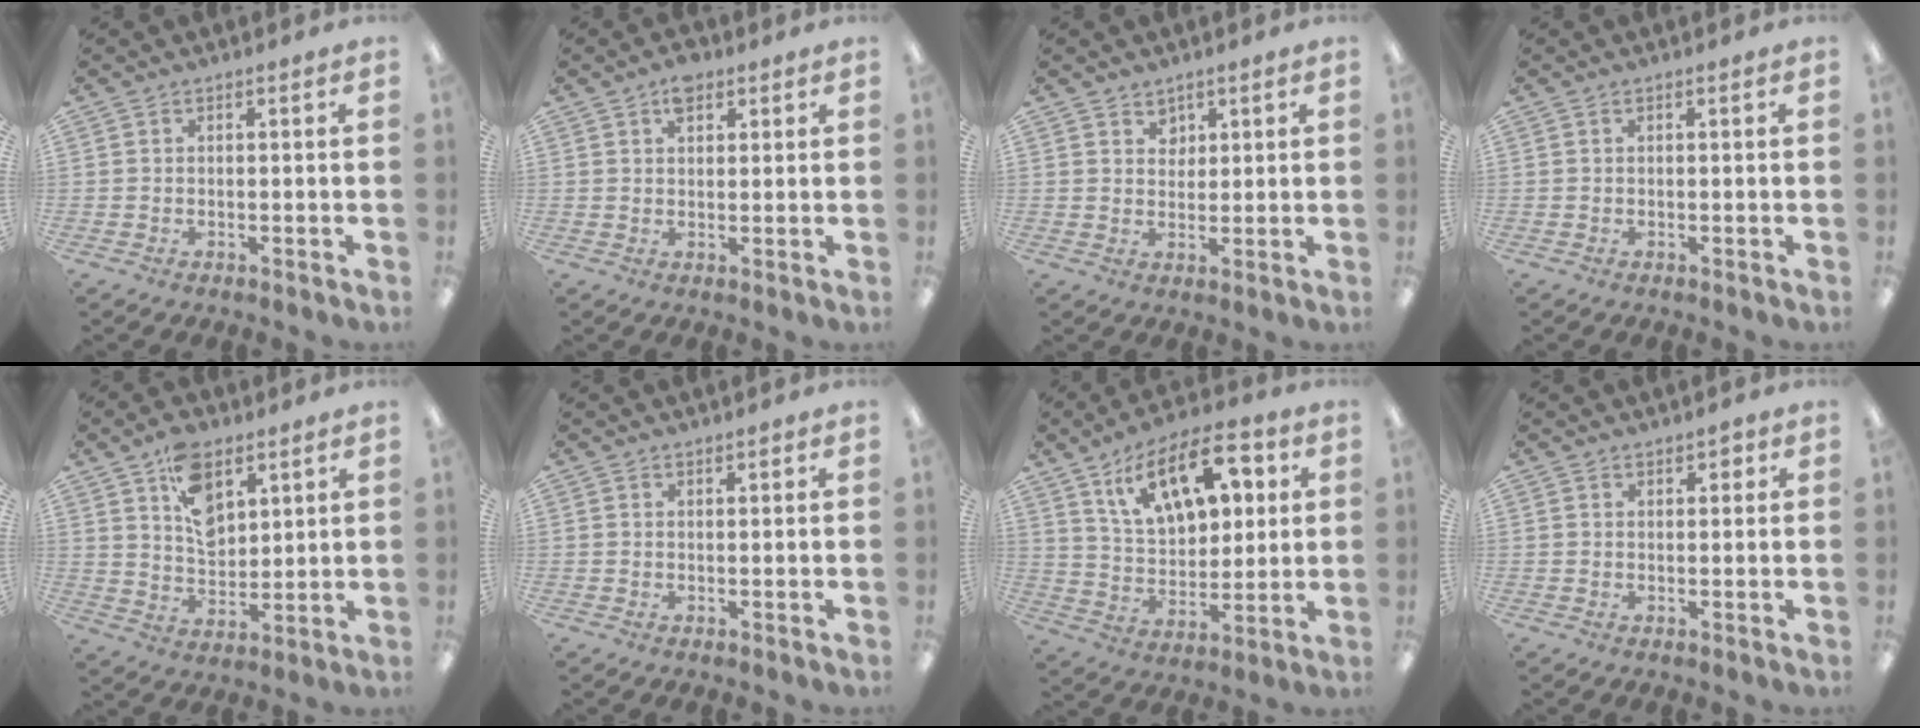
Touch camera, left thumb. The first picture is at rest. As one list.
[{"total": 4.4, "force": [2.6, 2.4, 2.6], "torque": [-0.032, -0.003, 0.042]}, {"total": 3.1, "force": [2.1, 2.3, 0.4], "torque": [0.003, -0.006, 0.036]}, {"total": 0.0}, {"total": 10.7, "force": [5.9, 6.5, 6.1], "torque": [-0.089, -0.024, 0.106]}, {"total": 0.9, "force": [0.9, 0.3, 0.2], "torque": [0.004, -0.003, 0.015]}, {"total": 17.9, "force": [9.7, 9.7, 11.5], "torque": [-0.177, -0.027, 0.169]}, {"total": 1.6, "force": [1.3, 0.8, 0.6], "torque": [-0.003, -0.002, 0.021]}]